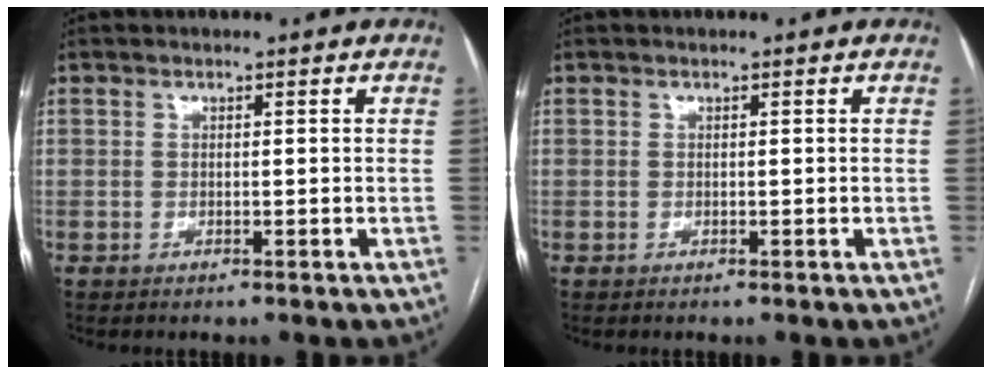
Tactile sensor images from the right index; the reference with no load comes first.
{"total": 0.0}